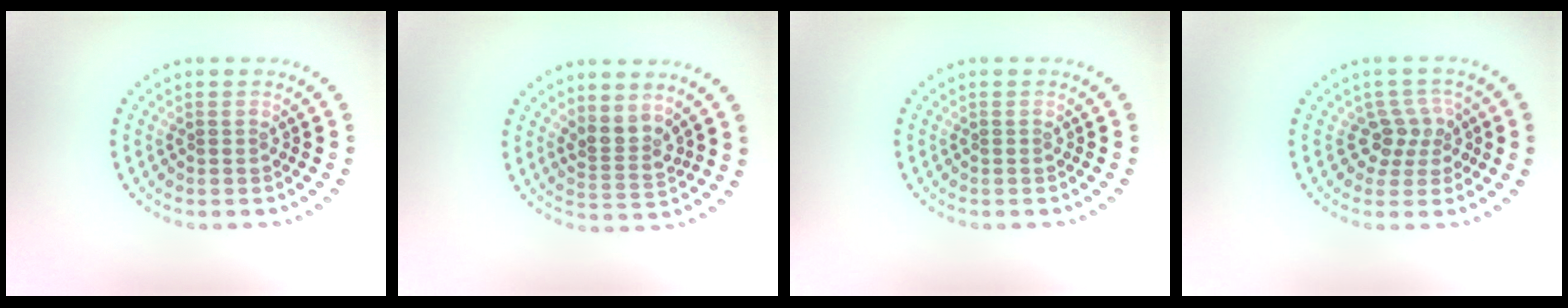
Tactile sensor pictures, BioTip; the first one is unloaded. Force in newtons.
{"total": 2.5, "press": 1.8, "slide": 1.7}
{"total": 0.0}
{"total": 2.6, "press": 2.0, "slide": 1.7}